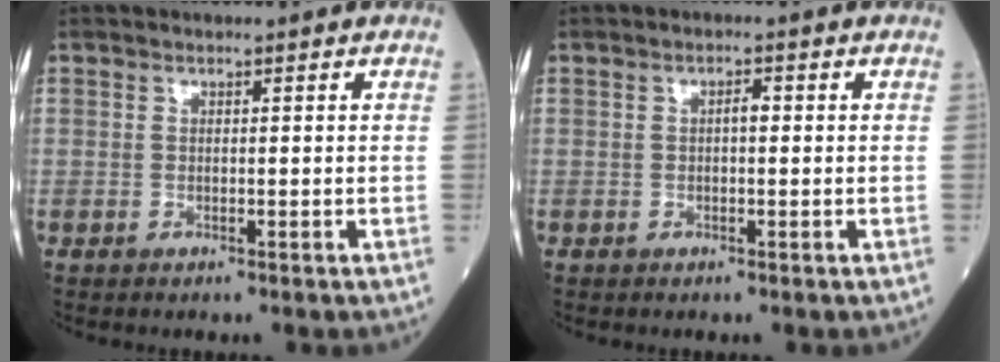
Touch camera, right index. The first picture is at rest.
{"total": 1.3, "force": [0.0, 0.5, 1.2], "torque": [-0.017, 0.004, -0.001]}